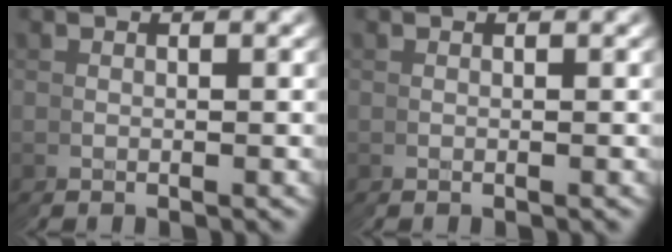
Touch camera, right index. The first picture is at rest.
{"total": 0.0}